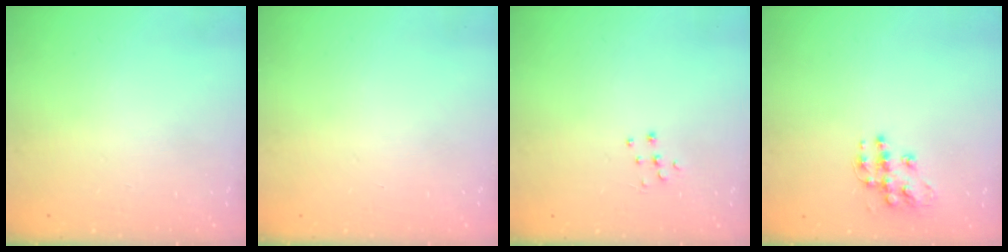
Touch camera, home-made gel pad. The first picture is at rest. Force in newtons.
{"total": 0.0}
{"total": 3.7, "press": 3.7, "slide": 0.2}
{"total": 10.8, "press": 10.8, "slide": 0.6}